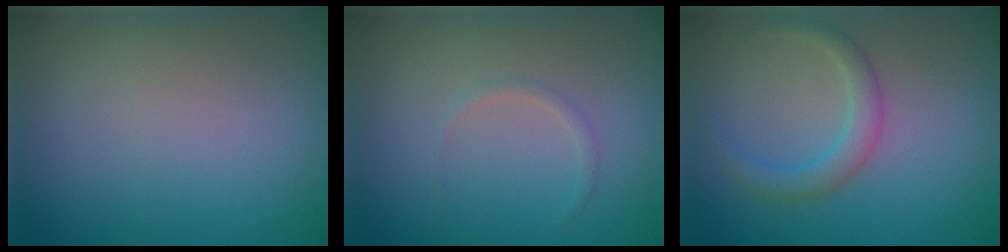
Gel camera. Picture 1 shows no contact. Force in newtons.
{"total": 0.6, "press": 0.6, "slide": 0.0}
{"total": 2.1, "press": 2.1, "slide": 0.0}